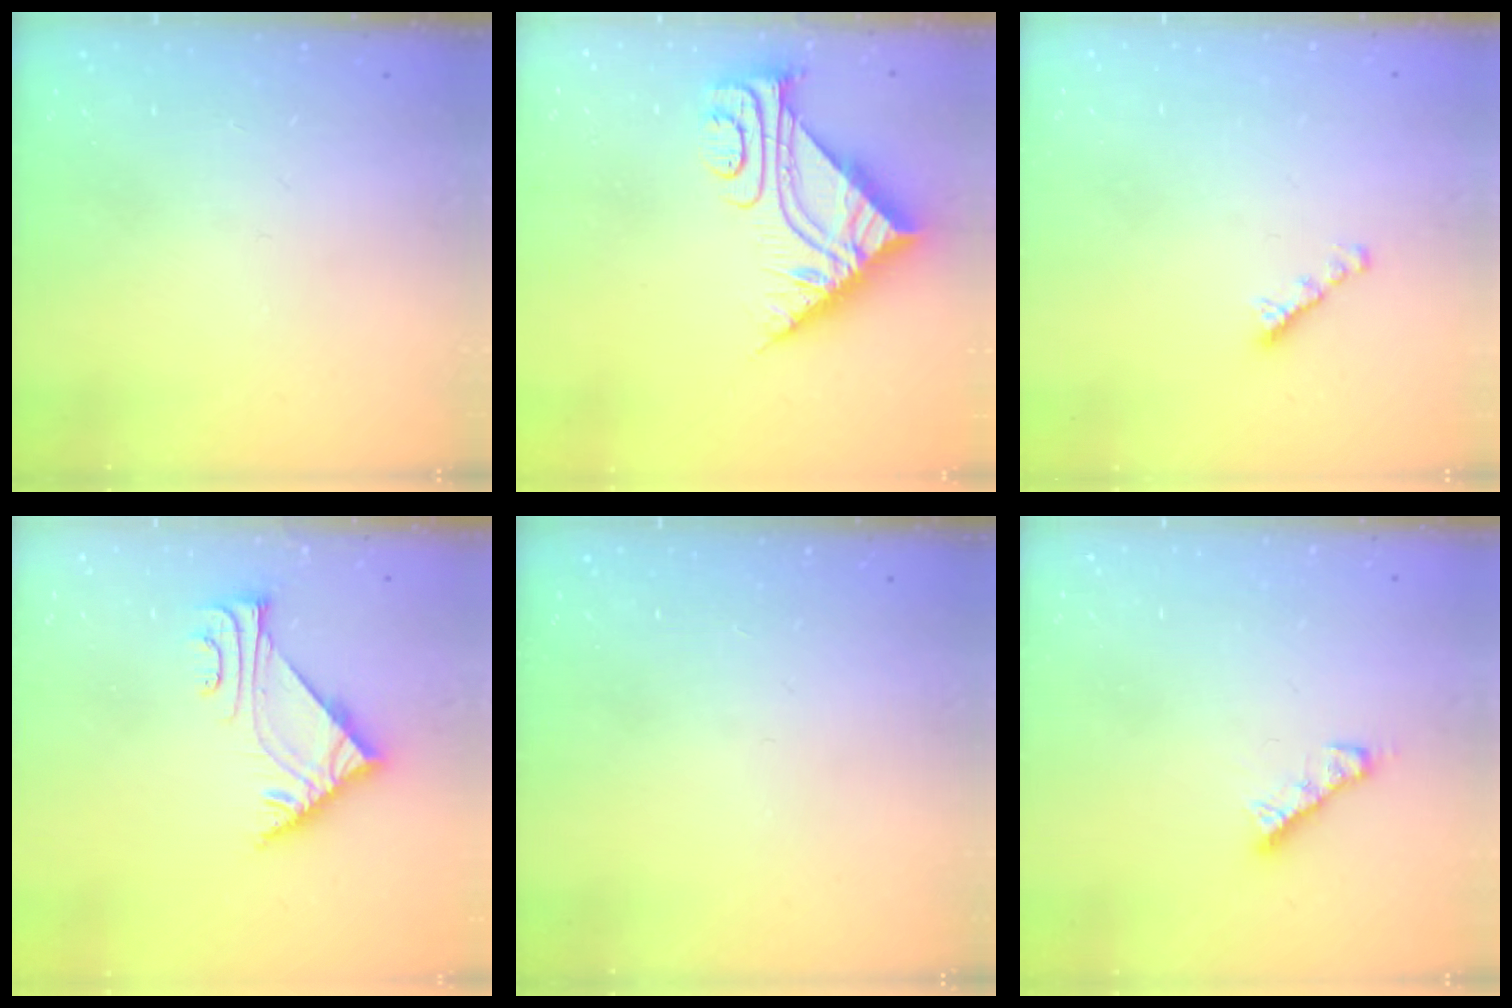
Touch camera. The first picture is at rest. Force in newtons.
{"total": 9.3, "press": 9.2, "slide": 0.9}
{"total": 2.7, "press": 2.6, "slide": 0.8}
{"total": 5.7, "press": 5.6, "slide": 0.7}
{"total": 0.0}
{"total": 4.8, "press": 4.8, "slide": 0.3}